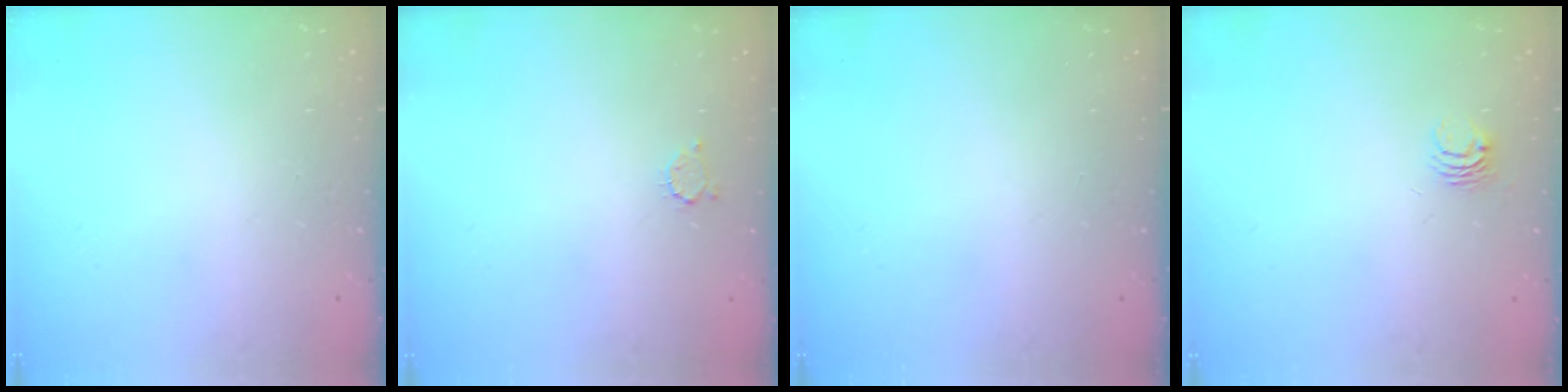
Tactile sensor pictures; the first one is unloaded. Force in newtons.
{"total": 2.7, "press": 2.7, "slide": 0.3}
{"total": 0.0}
{"total": 4.0, "press": 3.9, "slide": 0.3}